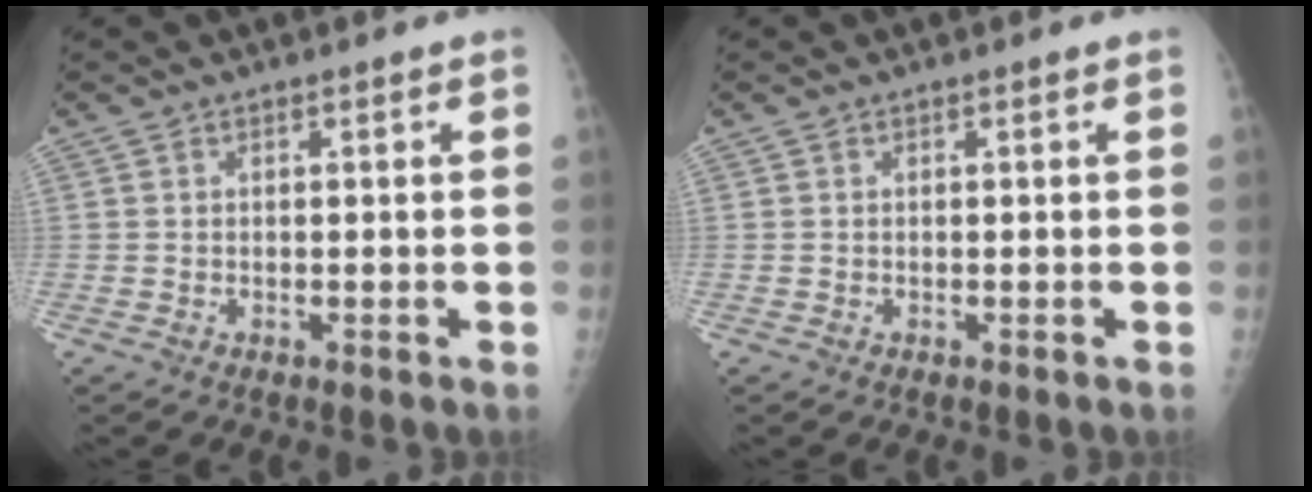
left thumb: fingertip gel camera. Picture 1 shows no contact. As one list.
[{"total": 0.0}]